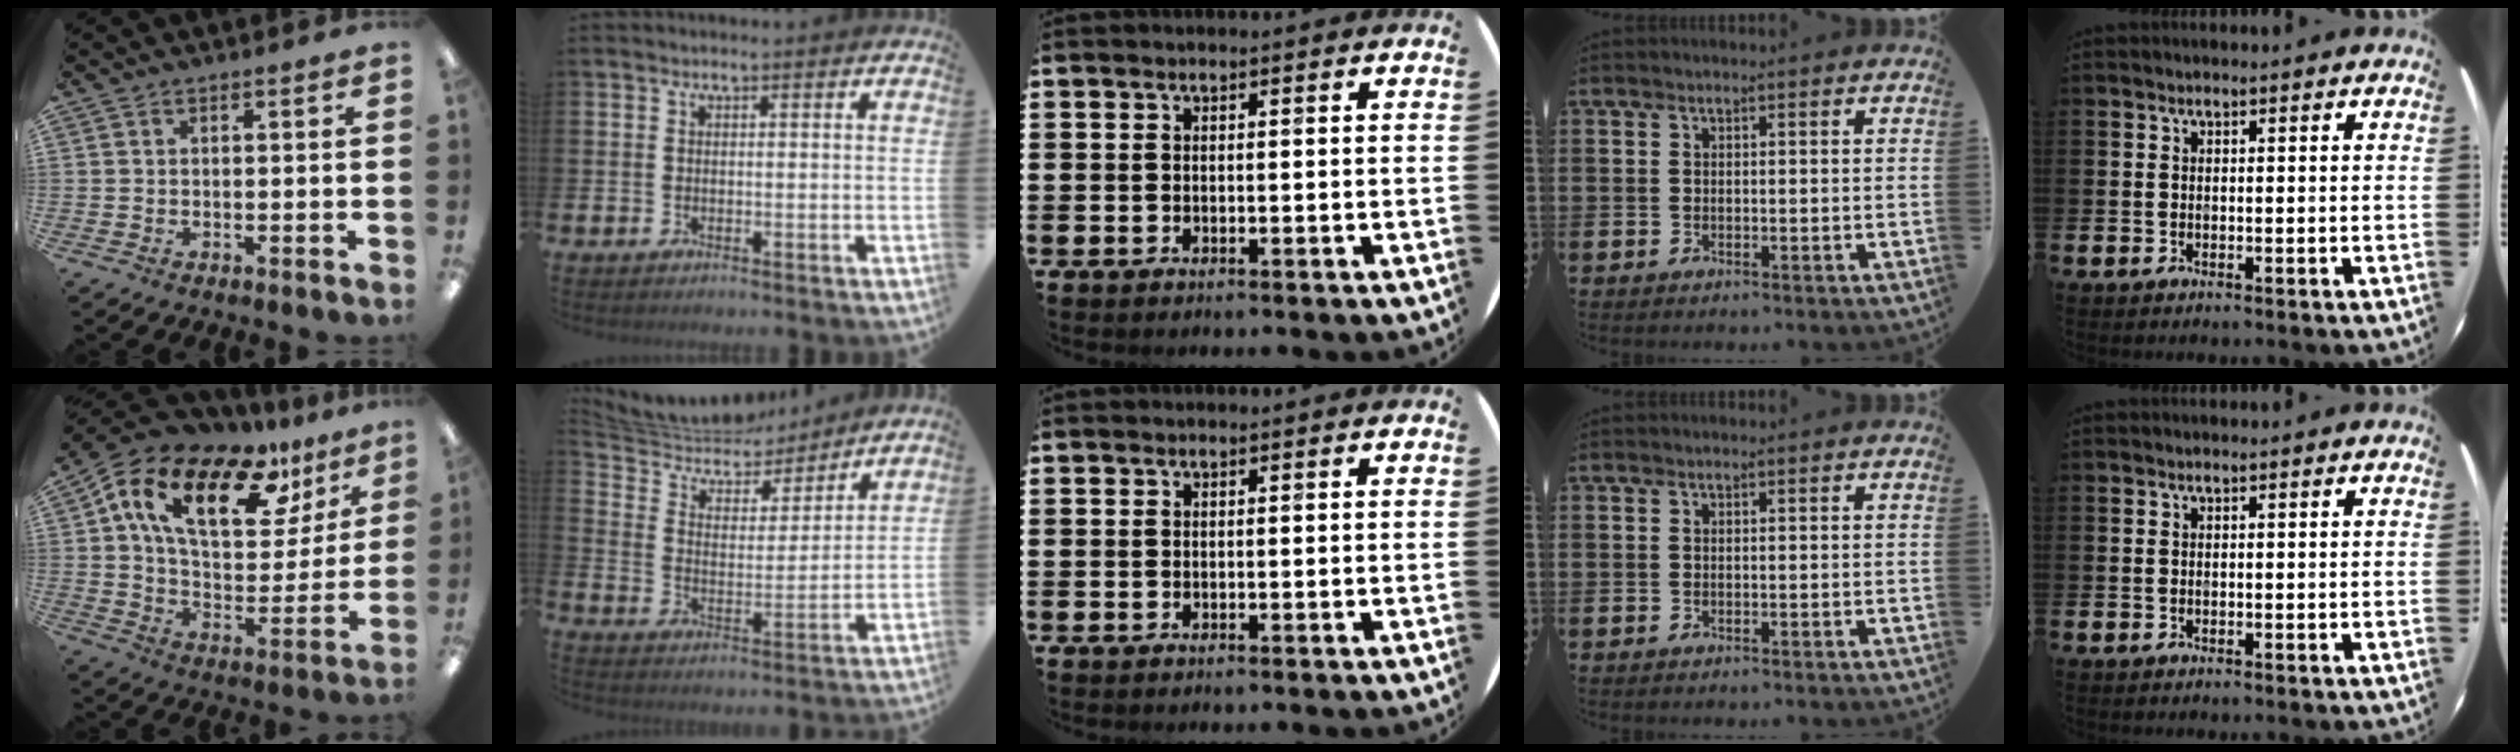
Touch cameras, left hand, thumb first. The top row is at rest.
{"thumb": {"total": 21.0, "force": [11.9, 10.1, 14.1], "torque": [-0.254, -0.057, 0.205]}, "index": {"total": 7.7, "force": [7.1, 2.7, 1.5], "torque": [-0.063, -0.054, 0.122]}}